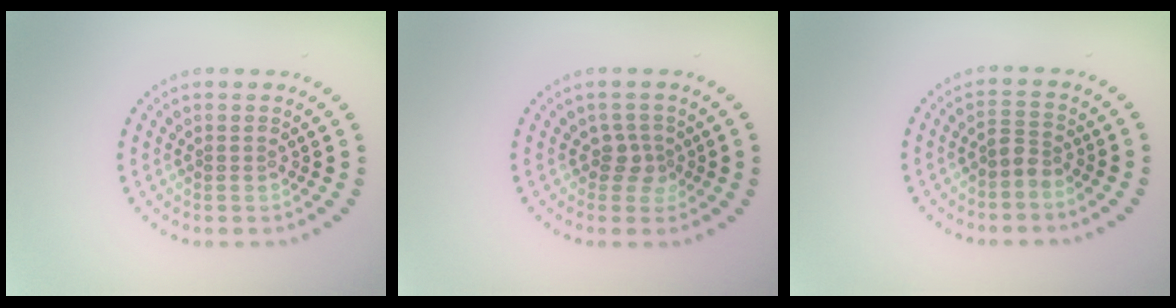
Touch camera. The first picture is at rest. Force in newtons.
{"total": 1.9, "press": 1.4, "slide": 1.2}
{"total": 1.7, "press": 1.3, "slide": 1.1}